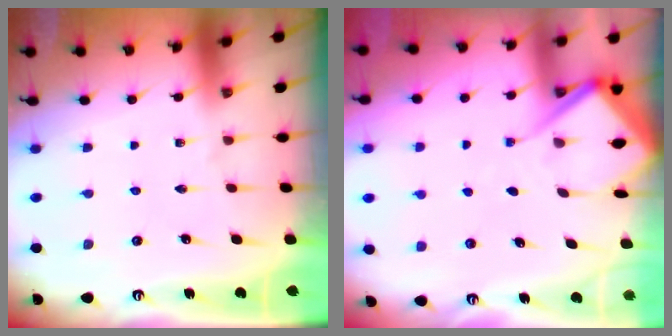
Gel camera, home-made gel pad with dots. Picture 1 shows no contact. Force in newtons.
{"total": 6.6, "press": 6.6, "slide": 0.6}